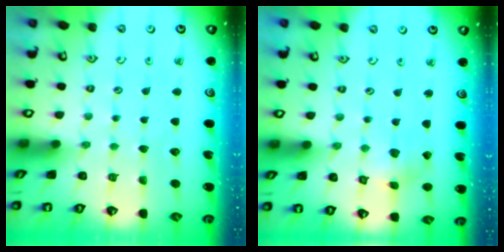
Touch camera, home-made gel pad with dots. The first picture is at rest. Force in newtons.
{"total": 2.6, "press": 2.6, "slide": 0.3}